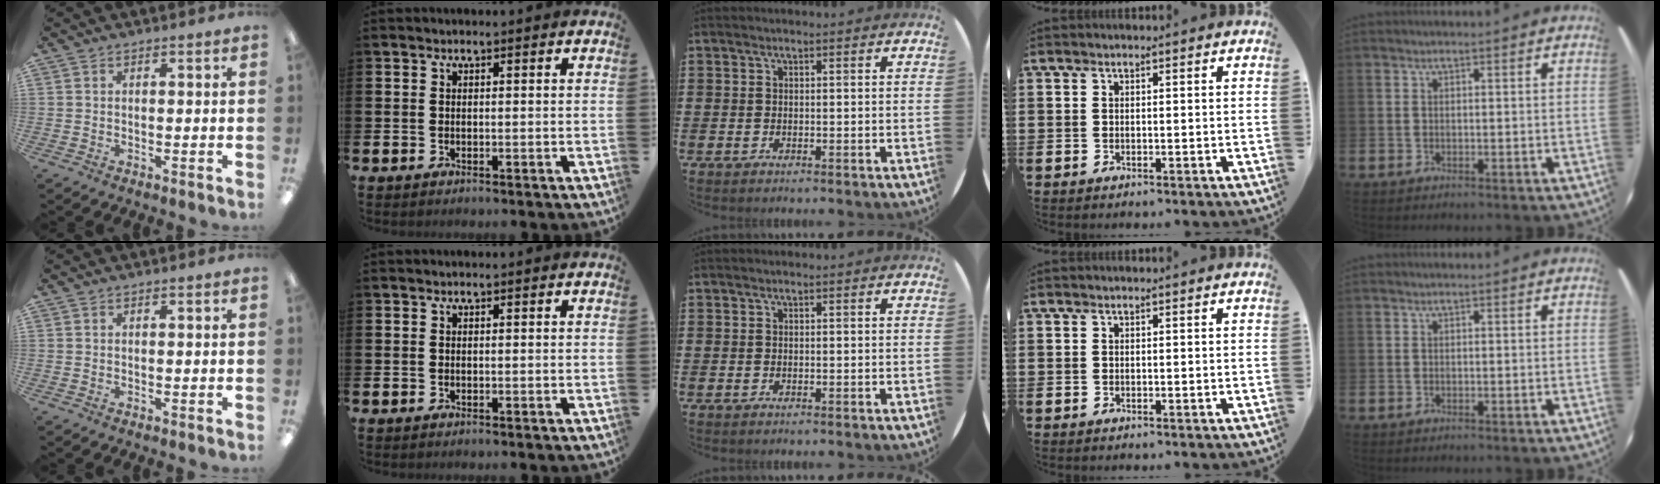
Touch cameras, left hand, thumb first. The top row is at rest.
{}